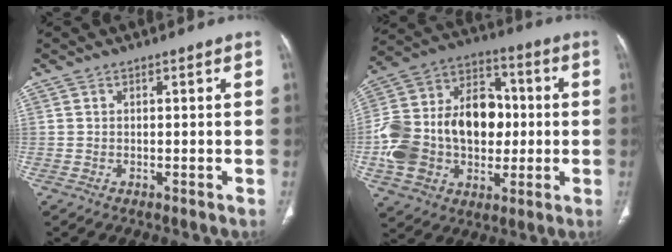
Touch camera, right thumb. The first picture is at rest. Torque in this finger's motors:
{"motor_torque": [2.57, 2.44, 1.63, -0.23, 0.23]}